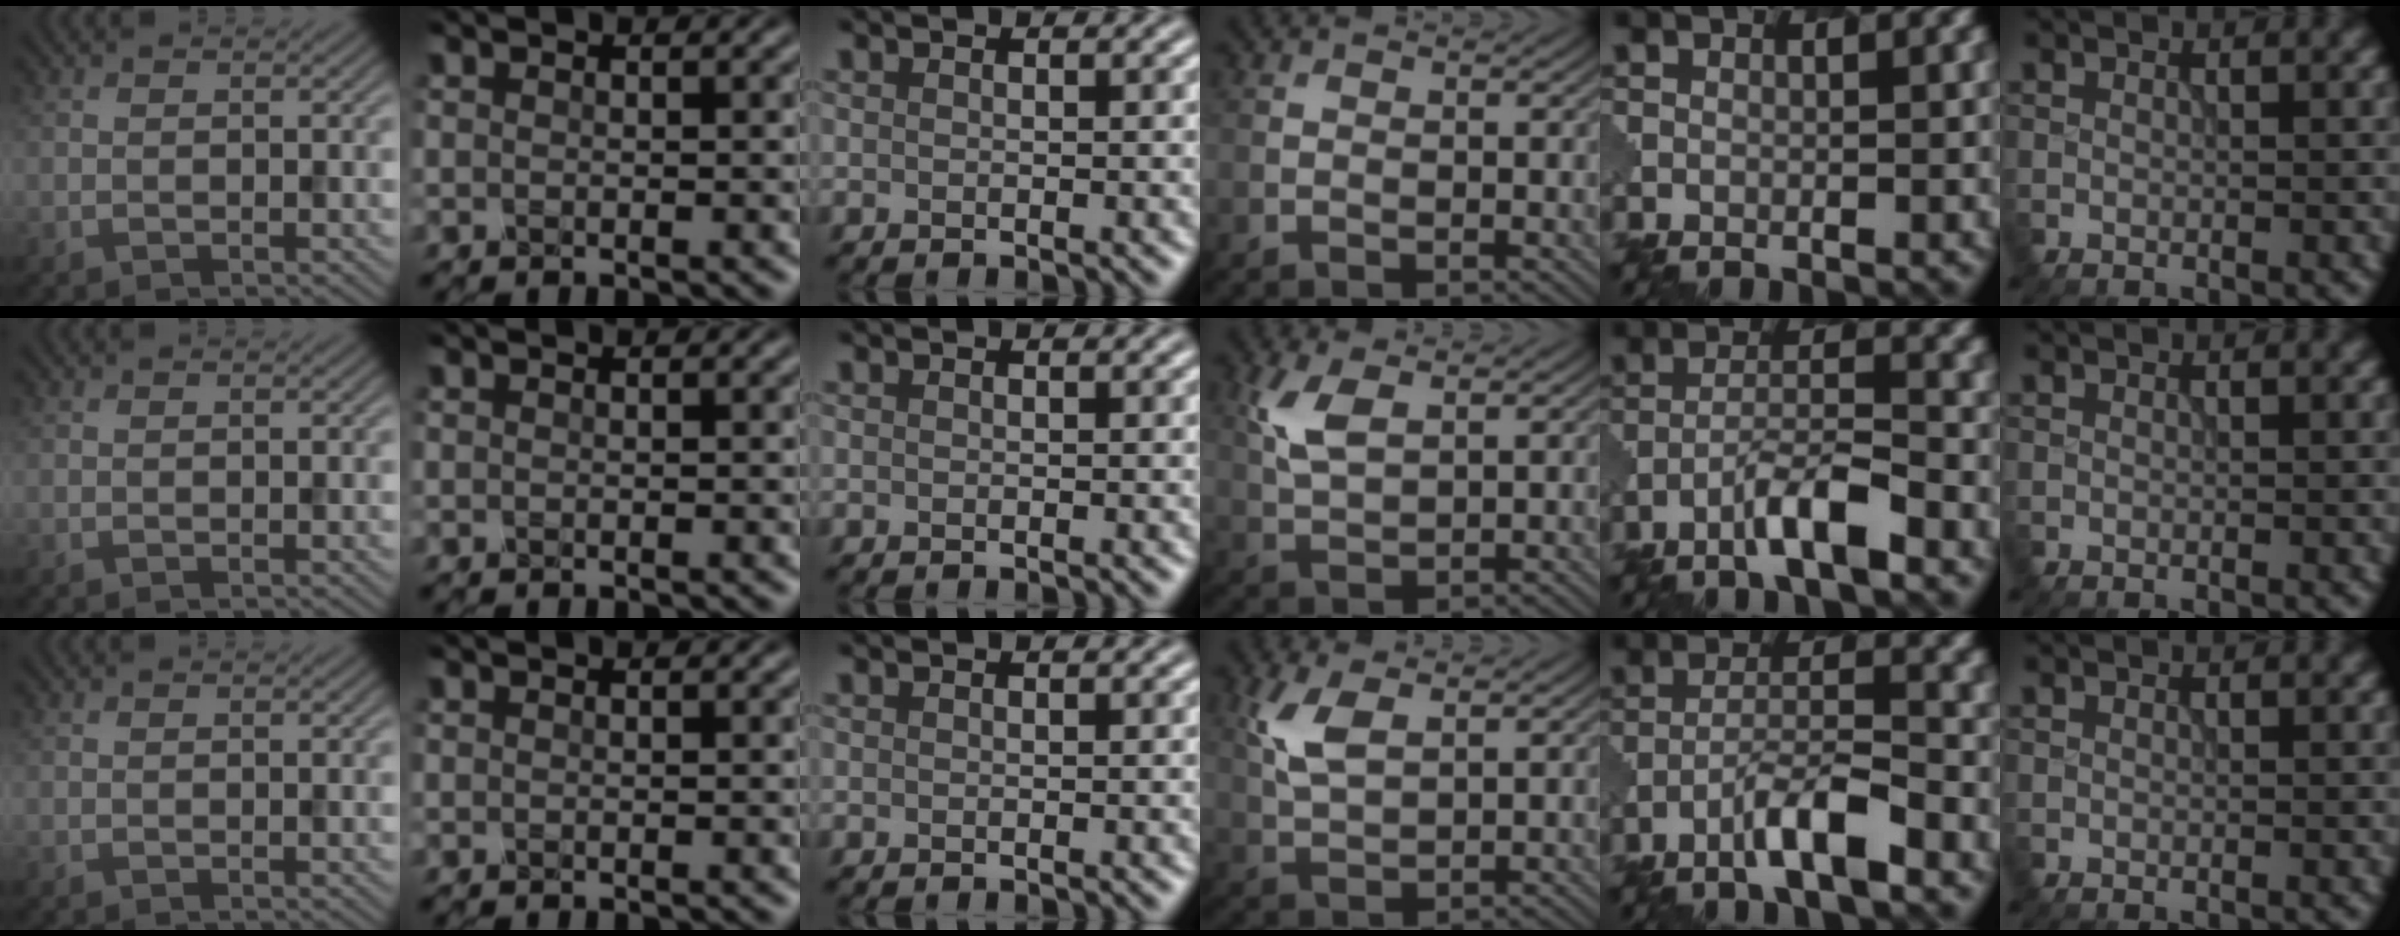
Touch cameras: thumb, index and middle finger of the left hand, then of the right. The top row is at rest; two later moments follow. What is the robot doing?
{"motion": "insert", "object": "pen bag"}